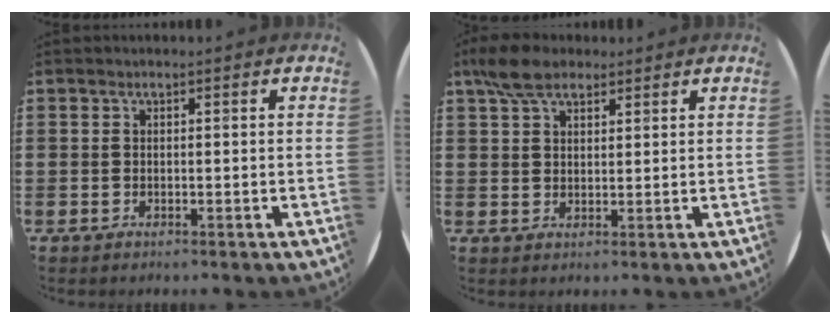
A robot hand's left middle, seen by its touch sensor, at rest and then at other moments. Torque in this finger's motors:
{"motor_torque": [0.85, -0.74, 0.15, 0.03]}